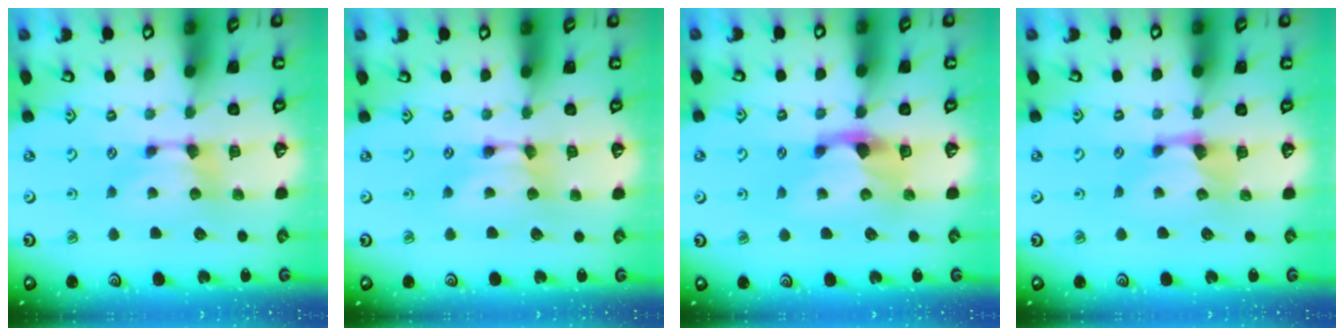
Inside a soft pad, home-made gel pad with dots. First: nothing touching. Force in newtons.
{"total": 1.7, "press": 1.7, "slide": 0.2}
{"total": 2.2, "press": 1.7, "slide": 1.4}
{"total": 0.6, "press": 0.1, "slide": 0.6}